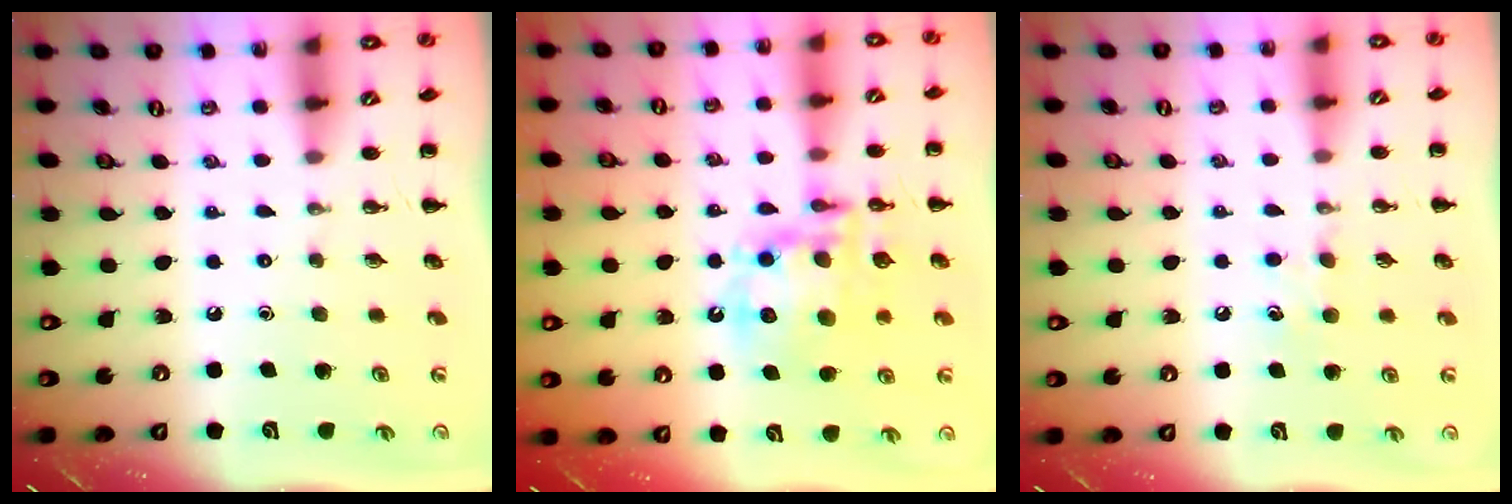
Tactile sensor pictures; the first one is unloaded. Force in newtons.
{"total": 15.4, "press": 15.1, "slide": 3.3}
{"total": 6.2, "press": 6.0, "slide": 1.7}